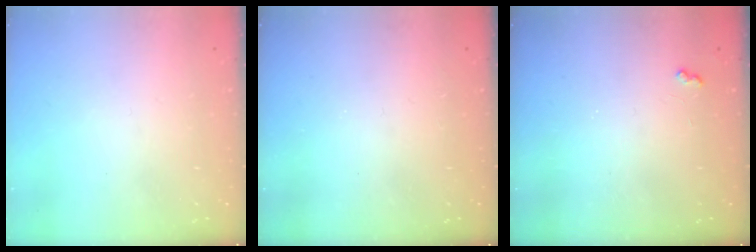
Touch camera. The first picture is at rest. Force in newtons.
{"total": 1.3, "press": 1.2, "slide": 0.2}
{"total": 2.9, "press": 2.9, "slide": 0.5}